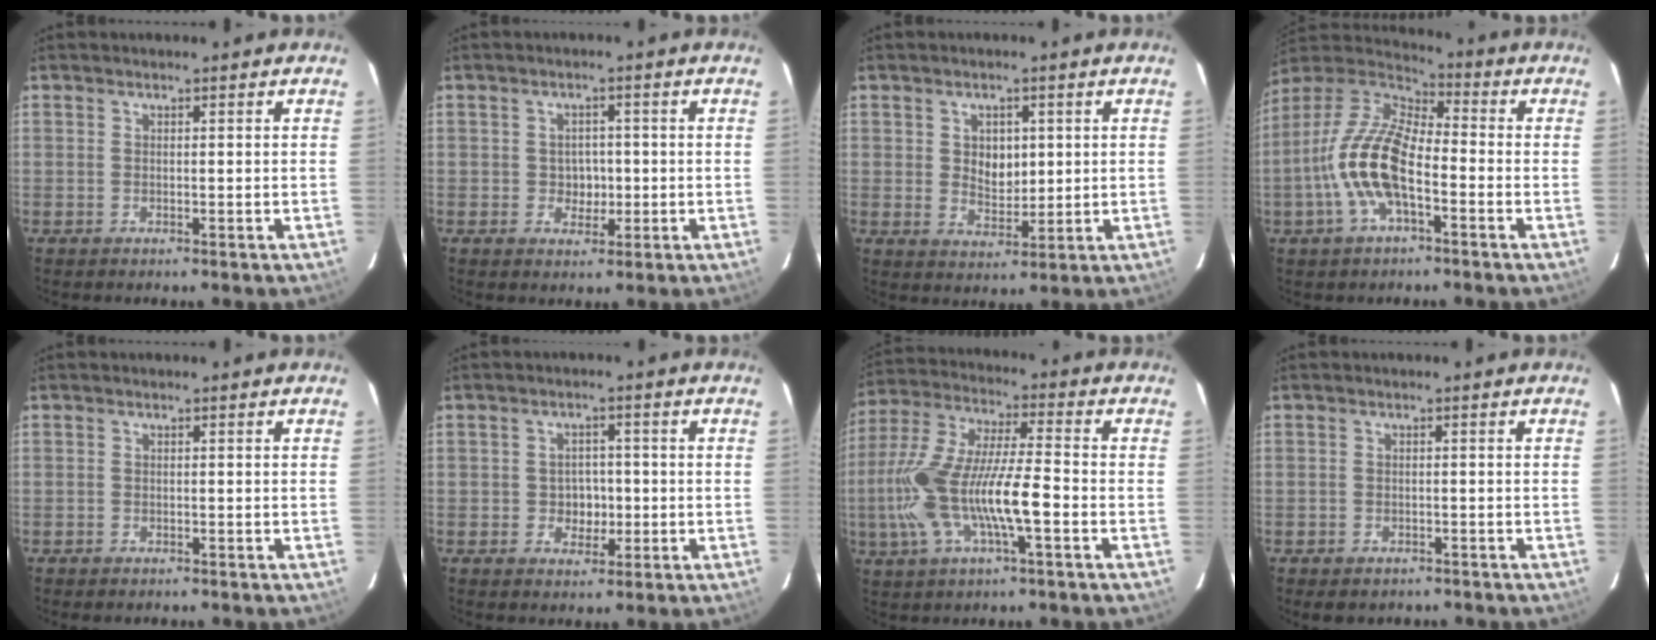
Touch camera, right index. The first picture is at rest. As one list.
[{"total": 3.3, "force": [-0.5, 3.1, 1.0], "torque": [-0.018, 0.007, 0.000]}, {"total": 5.2, "force": [1.0, 3.8, 3.3], "torque": [-0.053, 0.001, 0.022]}, {"total": 15.1, "force": [-4.6, 6.4, 12.8], "torque": [-0.262, 0.003, -0.095]}, {"total": 1.1, "force": [-1.0, 0.5, 0.2], "torque": [-0.010, 0.000, -0.016]}, {"total": 3.9, "force": [-0.8, 3.5, 1.4], "torque": [-0.026, 0.009, -0.005]}, {"total": 17.1, "force": [-5.3, 3.9, 15.7], "torque": [-0.317, -0.007, -0.098]}, {"total": 4.1, "force": [-3.1, 2.2, 1.5], "torque": [-0.036, -0.007, -0.041]}]